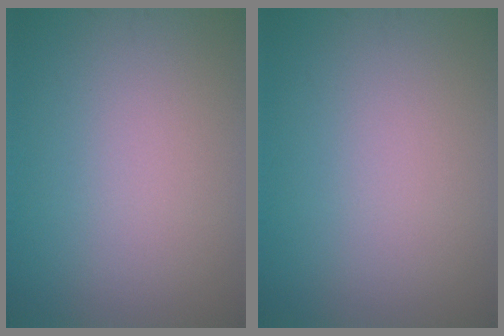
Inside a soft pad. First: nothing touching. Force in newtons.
{"total": 0.0}